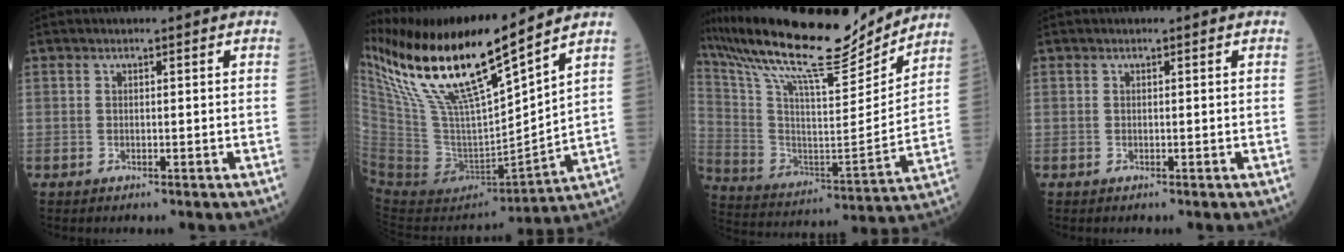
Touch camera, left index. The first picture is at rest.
{"total": 21.7, "force": [16.2, 2.4, 14.3], "torque": [-0.277, -0.004, 0.314]}
{"total": 23.5, "force": [20.5, 3.2, 10.8], "torque": [-0.219, -0.011, 0.339]}
{"total": 0.0}